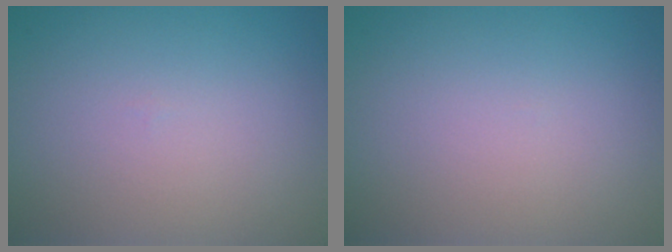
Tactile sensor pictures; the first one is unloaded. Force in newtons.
{"total": 0.0}